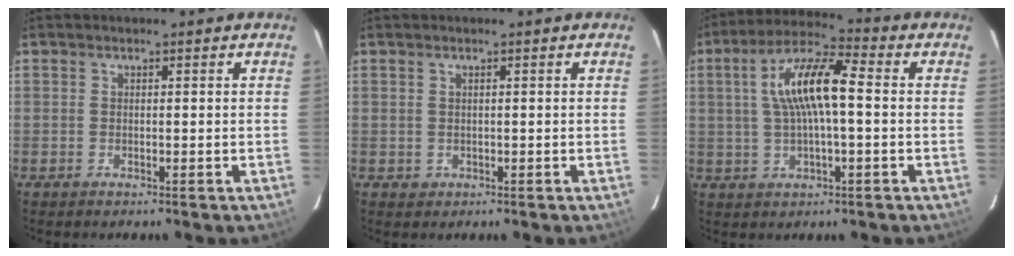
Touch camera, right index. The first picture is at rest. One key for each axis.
{"total": 0.8, "fx": 0.2, "fy": 0.8, "fz": 0.2, "tx": 0.001, "ty": 0.003, "tz": 0.005}
{"total": 11.5, "fx": 1.1, "fy": 2.9, "fz": 11.0, "tx": -0.205, "ty": 0.020, "tz": 0.019}